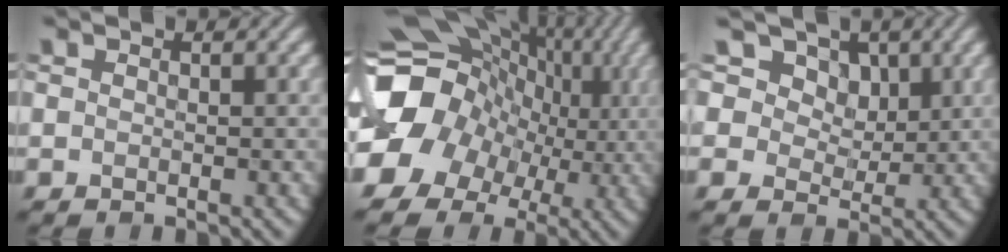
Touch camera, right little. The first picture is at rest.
{"total": 14.6, "force": [-0.6, 12.6, 7.3], "torque": [-0.142, -0.006, -0.028]}
{"total": 12.9, "force": [7.1, 8.7, 6.4], "torque": [-0.120, 0.033, 0.097]}